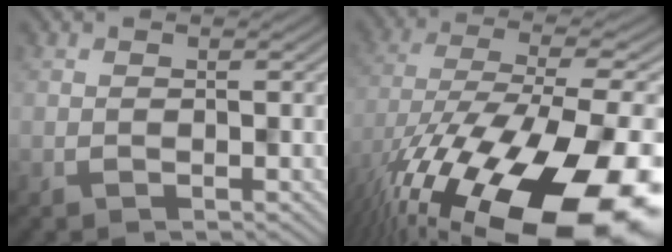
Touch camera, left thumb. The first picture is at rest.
{"total": 19.1, "force": [-11.0, 7.5, 13.7], "torque": [-0.242, -0.052, -0.143]}